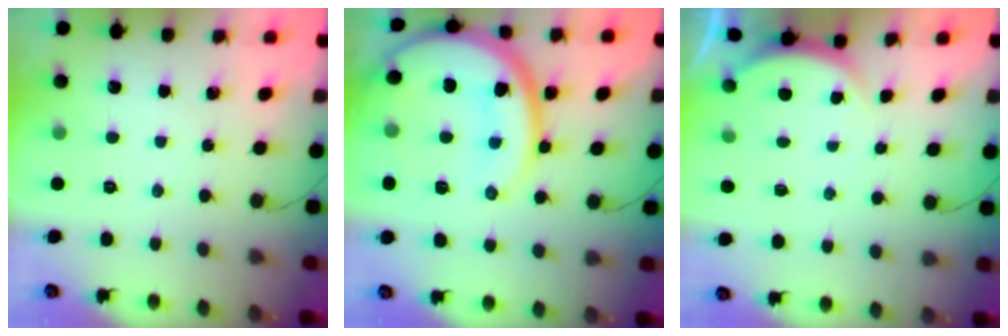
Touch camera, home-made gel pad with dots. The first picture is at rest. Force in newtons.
{"total": 23.0, "press": 23.0, "slide": 1.6}
{"total": 2.9, "press": 2.2, "slide": 1.8}